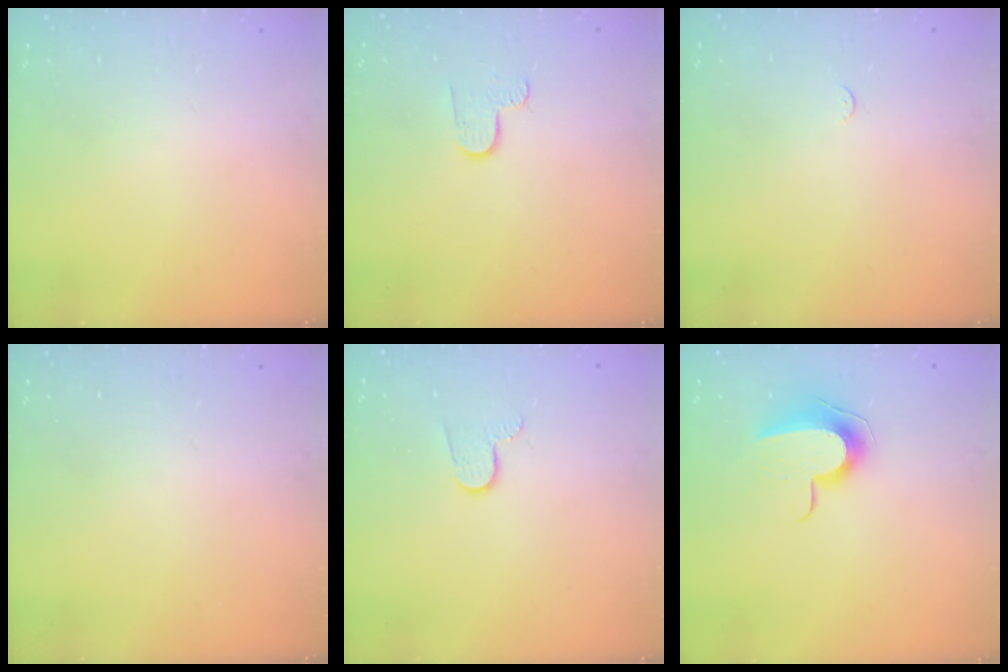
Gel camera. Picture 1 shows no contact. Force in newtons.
{"total": 4.7, "press": 4.7, "slide": 0.4}
{"total": 2.3, "press": 2.3, "slide": 0.3}
{"total": 0.0}
{"total": 4.6, "press": 4.6, "slide": 0.5}
{"total": 9.6, "press": 9.6, "slide": 0.3}